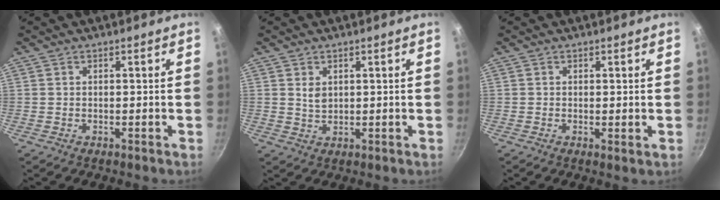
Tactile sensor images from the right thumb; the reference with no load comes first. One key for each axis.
{"total": 2.6, "fx": 0.9, "fy": 1.8, "fz": 1.7, "tx": -0.025, "ty": -0.004, "tz": 0.018}
{"total": 0.9, "fx": 0.2, "fy": 0.3, "fz": 0.8, "tx": -0.013, "ty": -0.009, "tz": 0.000}